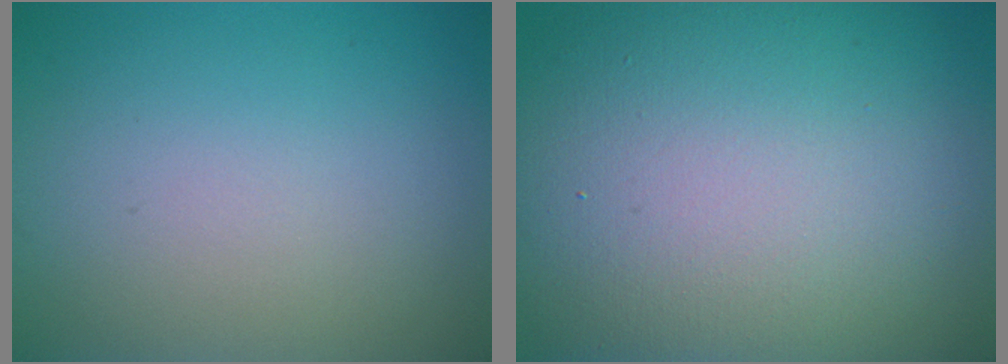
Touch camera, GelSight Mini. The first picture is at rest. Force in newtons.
{"total": 18.1, "press": 18.1, "slide": 1.5}